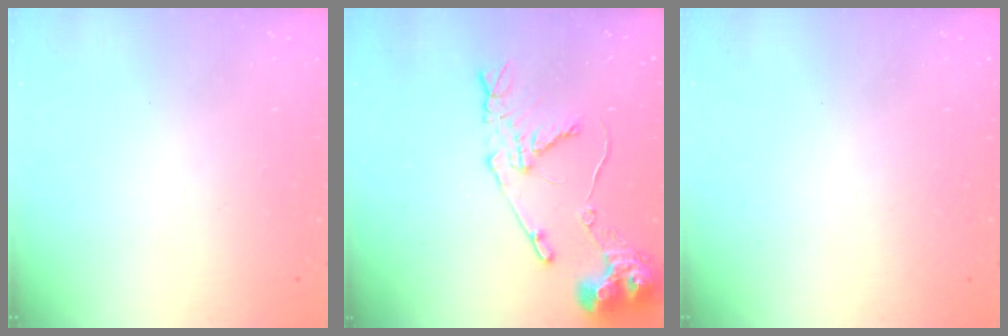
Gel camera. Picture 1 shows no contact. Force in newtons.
{"total": 12.8, "press": 12.7, "slide": 1.4}
{"total": 0.0}